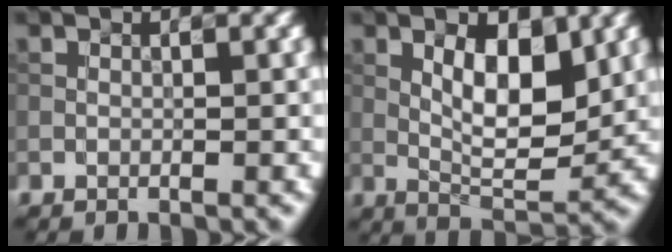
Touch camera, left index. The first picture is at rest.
{"total": 5.8, "force": [1.6, 2.2, 5.1], "torque": [-0.078, -0.004, 0.029]}